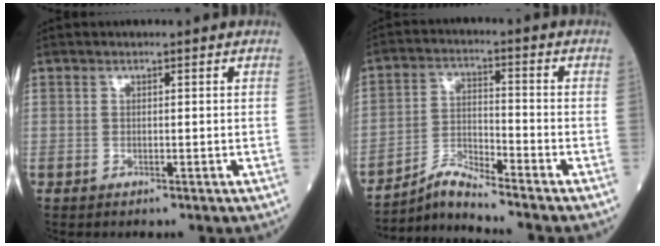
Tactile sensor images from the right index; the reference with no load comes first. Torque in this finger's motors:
{"motor_torque": [-0.56, -0.47, 0.05, 0.00]}